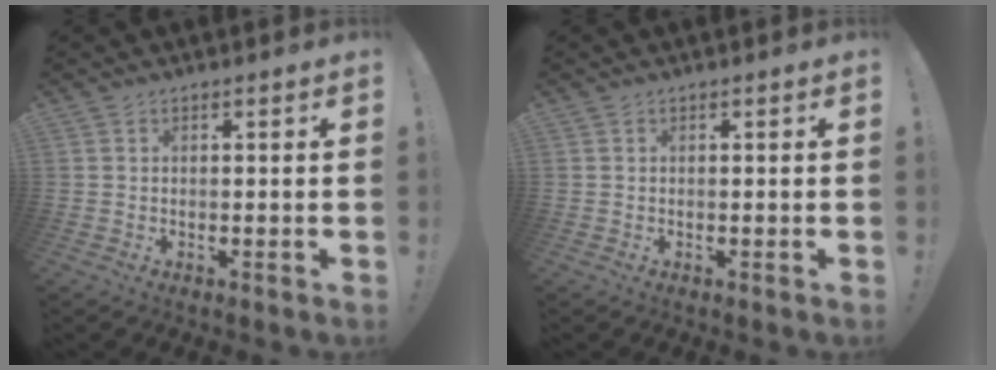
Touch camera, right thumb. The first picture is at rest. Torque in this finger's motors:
{"motor_torque": [0.00, 0.00, 0.00, 0.00, 0.00]}